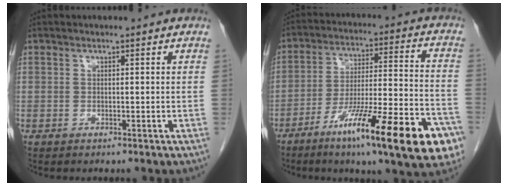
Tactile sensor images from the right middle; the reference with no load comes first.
{"total": 22.7, "force": [-12.3, 2.4, 18.9], "torque": [-0.231, -0.018, -0.189]}